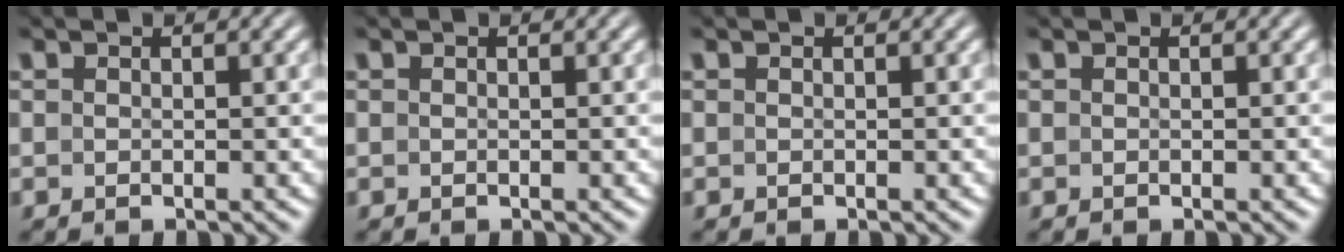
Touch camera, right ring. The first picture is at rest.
{"total": 0.0}
{"total": 0.0}
{"total": 0.0}